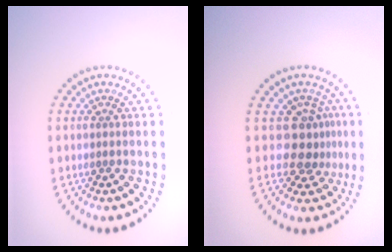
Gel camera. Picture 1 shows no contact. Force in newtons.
{"total": 2.9, "press": 2.1, "slide": 2.0}